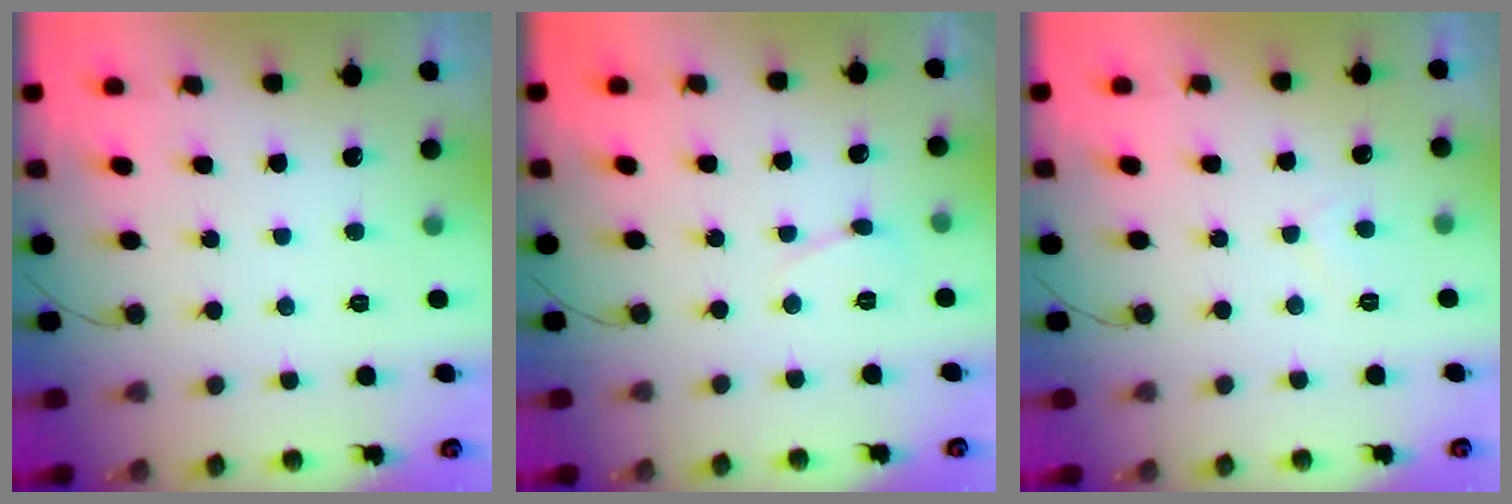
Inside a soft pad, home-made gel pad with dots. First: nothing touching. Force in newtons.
{"total": 4.4, "press": 4.4, "slide": 0.6}
{"total": 3.5, "press": 3.4, "slide": 0.6}